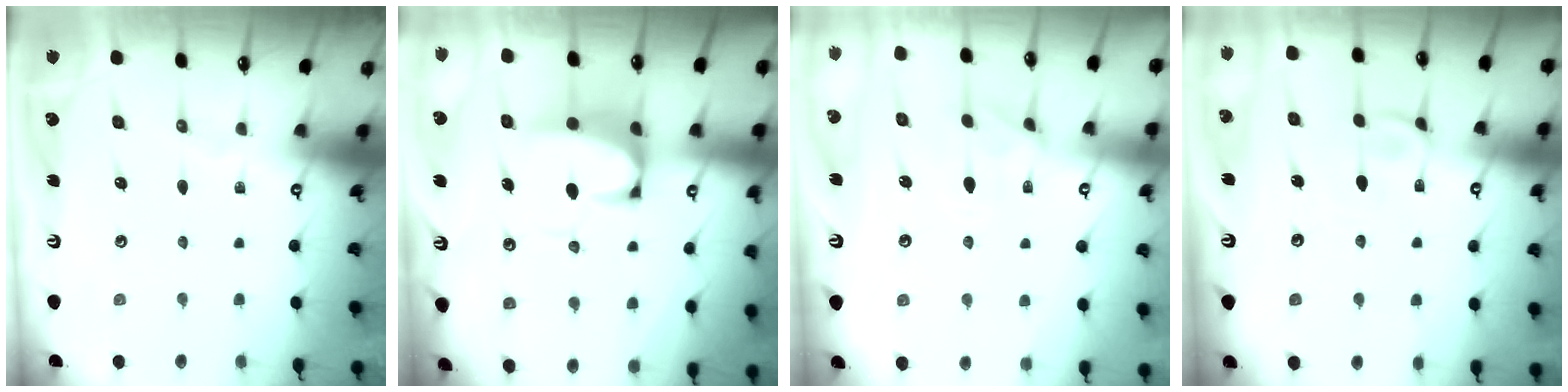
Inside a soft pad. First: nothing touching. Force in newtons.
{"total": 6.1, "press": 6.0, "slide": 1.2}
{"total": 2.5, "press": 2.3, "slide": 1.1}
{"total": 1.9, "press": 1.9, "slide": 0.5}